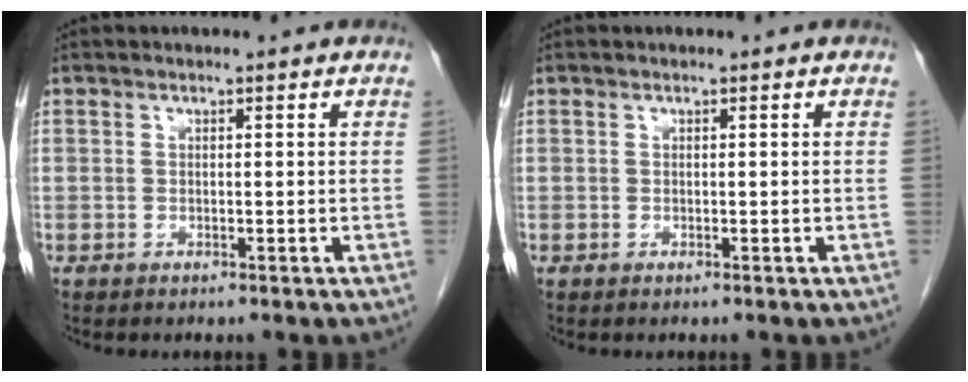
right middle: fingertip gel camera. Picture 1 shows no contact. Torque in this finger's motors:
{"motor_torque": [-0.02, 0.00, 0.00, 0.00]}